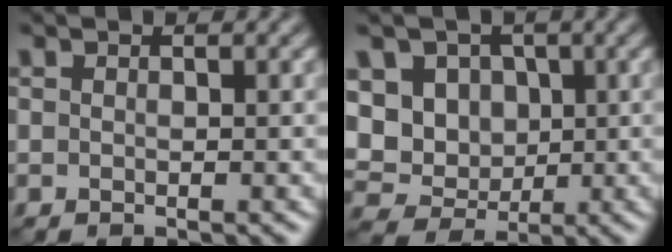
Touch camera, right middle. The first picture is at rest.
{"total": 8.3, "force": [1.9, 7.1, 3.8], "torque": [-0.068, 0.020, 0.021]}